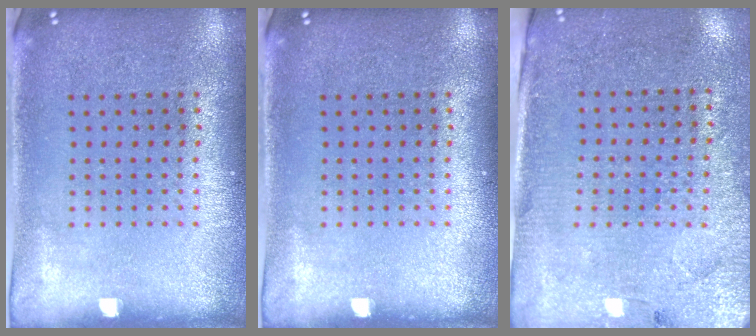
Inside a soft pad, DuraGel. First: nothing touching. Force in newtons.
{"total": 0.0}
{"total": 2.9, "press": 2.7, "slide": 1.1}